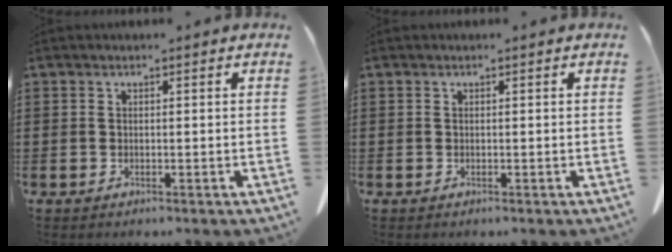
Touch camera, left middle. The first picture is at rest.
{"total": 0.0}